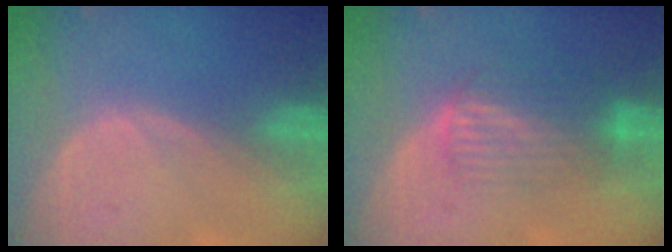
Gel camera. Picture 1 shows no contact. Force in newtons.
{"total": 6.7, "press": 6.1, "slide": 2.8}